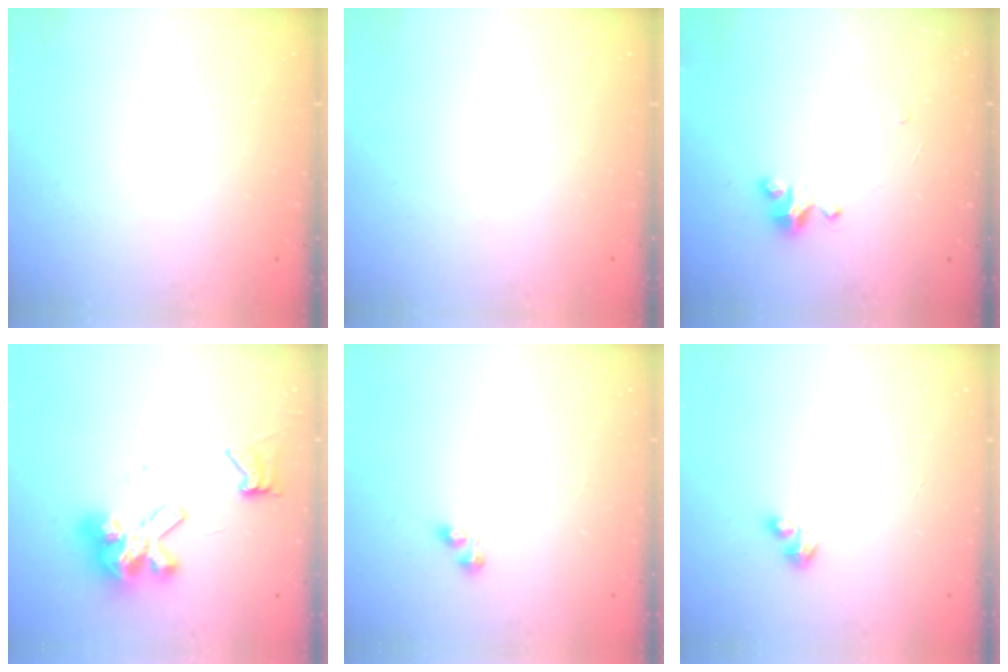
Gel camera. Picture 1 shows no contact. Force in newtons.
{"total": 0.0}
{"total": 2.6, "press": 2.6, "slide": 0.3}
{"total": 13.4, "press": 13.3, "slide": 1.7}
{"total": 2.9, "press": 2.9, "slide": 0.4}
{"total": 2.3, "press": 2.3, "slide": 0.2}